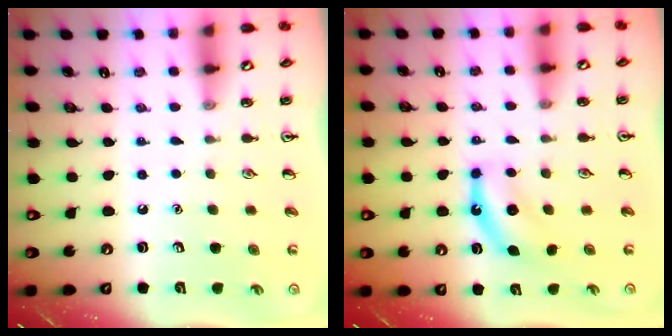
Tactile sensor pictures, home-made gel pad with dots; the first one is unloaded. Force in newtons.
{"total": 6.8, "press": 6.7, "slide": 1.1}